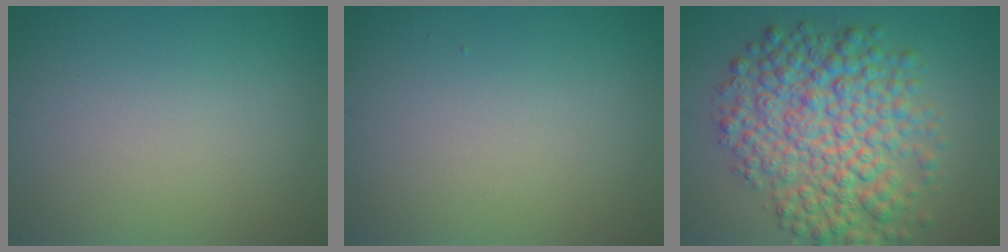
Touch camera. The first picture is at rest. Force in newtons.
{"total": 0.0}
{"total": 8.9, "press": 8.9, "slide": 0.1}